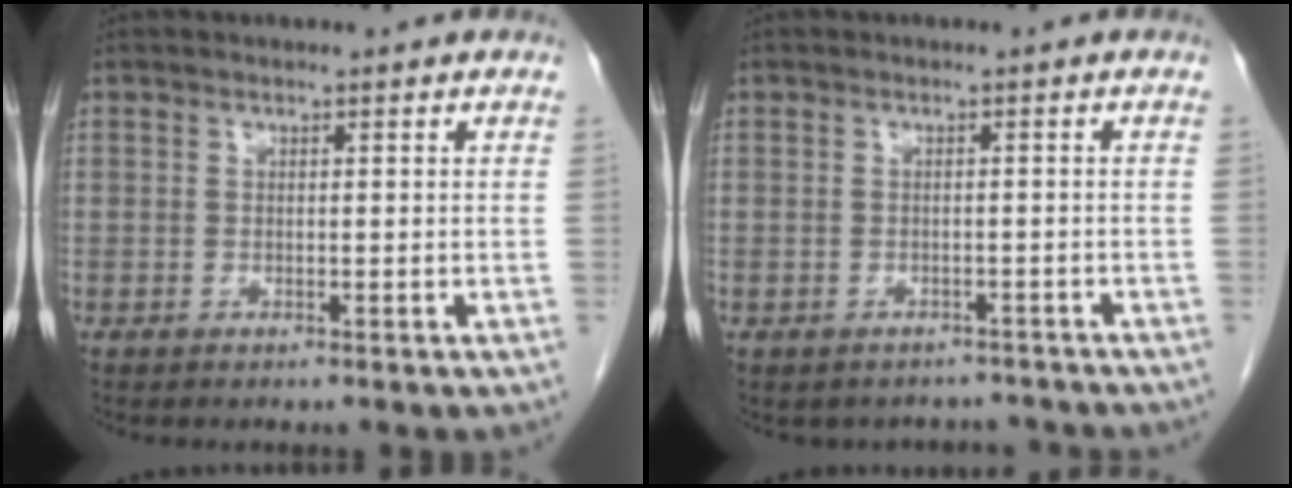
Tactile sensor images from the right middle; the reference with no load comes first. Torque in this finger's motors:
{"motor_torque": [-0.19, -0.30, -0.05, 0.01]}